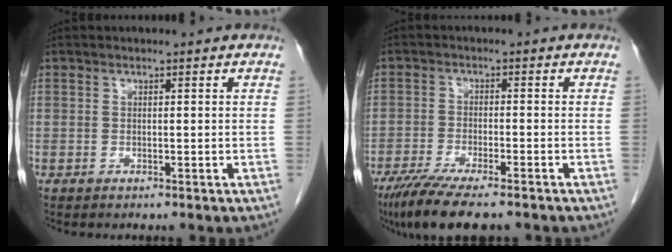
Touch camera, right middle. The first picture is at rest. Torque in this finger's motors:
{"motor_torque": [0.42, -0.35, 0.11, 0.09]}